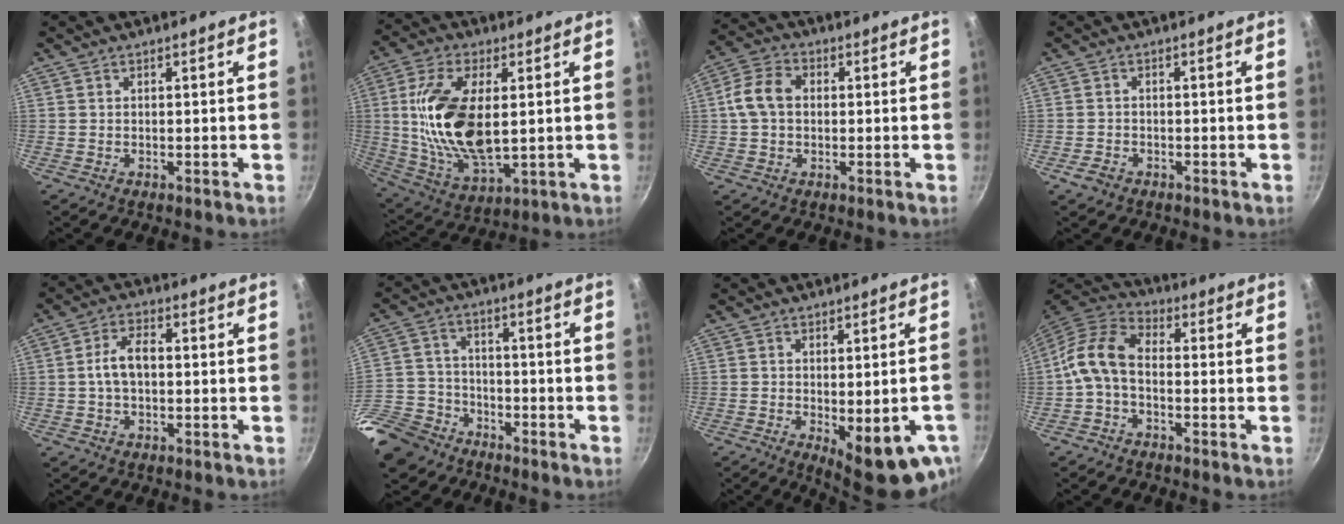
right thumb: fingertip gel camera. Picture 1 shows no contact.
{"total": 18.9, "force": [1.8, 9.2, 16.4], "torque": [-0.322, -0.016, 0.042]}
{"total": 7.6, "force": [0.5, 5.6, 5.2], "torque": [-0.098, 0.022, 0.003]}
{"total": 2.2, "force": [-1.3, 1.5, 1.0], "torque": [-0.020, 0.007, -0.022]}
{"total": 6.1, "force": [0.0, 3.5, 5.0], "torque": [-0.094, 0.018, -0.006]}
{"total": 13.1, "force": [-9.7, 7.9, 3.7], "torque": [-0.085, 0.036, -0.187]}
{"total": 12.9, "force": [-4.9, 4.8, 10.9], "torque": [-0.122, -0.001, -0.050]}
{"total": 9.7, "force": [-1.3, 6.0, 7.6], "torque": [-0.150, 0.031, -0.041]}